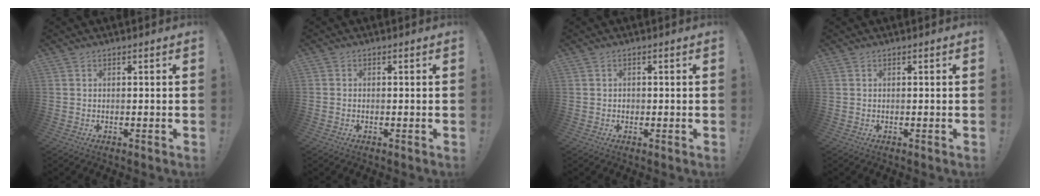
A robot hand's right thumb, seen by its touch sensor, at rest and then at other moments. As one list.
[{"total": 0.6, "force": [-0.5, 0.4, 0.1], "torque": [-0.002, 0.002, -0.007]}, {"total": 1.0, "force": [-0.4, 0.8, 0.3], "torque": [-0.010, 0.005, -0.006]}, {"total": 0.0}]